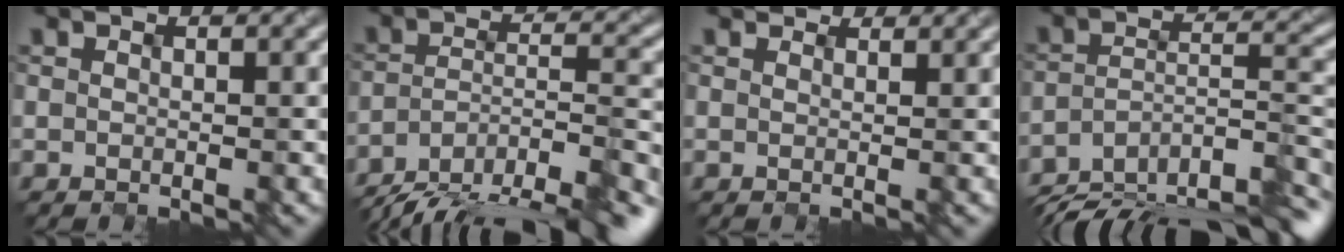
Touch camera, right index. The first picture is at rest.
{"total": 13.0, "force": [-11.1, 3.3, 5.9], "torque": [-0.104, -0.010, -0.157]}
{"total": 4.5, "force": [4.1, 1.4, 1.3], "torque": [-0.025, 0.016, 0.044]}
{"total": 12.5, "force": [-10.4, 3.2, 6.1], "torque": [-0.107, 0.001, -0.158]}